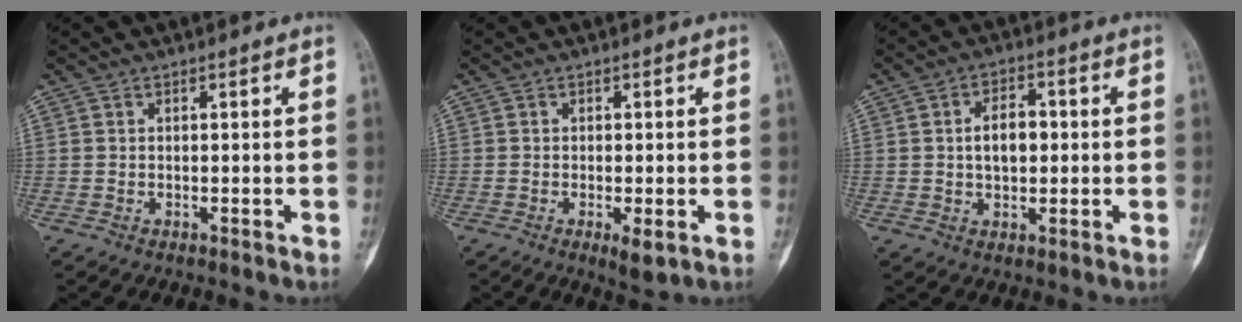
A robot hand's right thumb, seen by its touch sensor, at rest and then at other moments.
{"total": 3.0, "force": [-1.1, 0.9, 2.7], "torque": [-0.047, -0.009, -0.018]}
{"total": 6.3, "force": [0.3, 3.9, 5.0], "torque": [-0.069, 0.010, 0.002]}